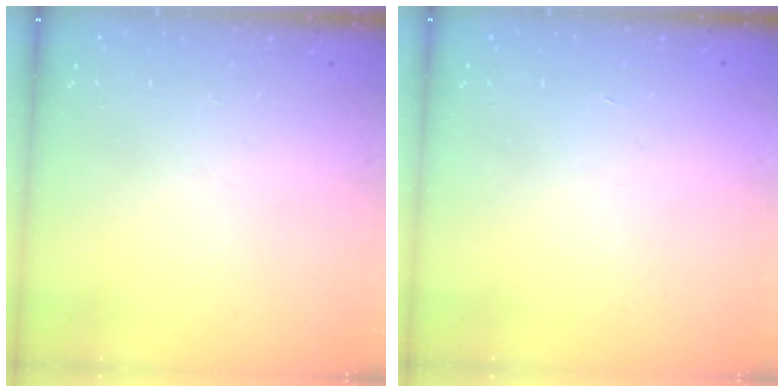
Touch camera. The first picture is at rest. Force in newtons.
{"total": 1.5, "press": 1.5, "slide": 0.1}